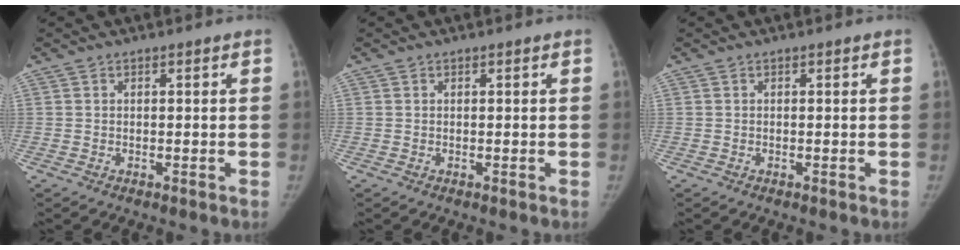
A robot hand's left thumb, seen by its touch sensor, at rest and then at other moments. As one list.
[{"total": 0.0}, {"total": 0.0}]